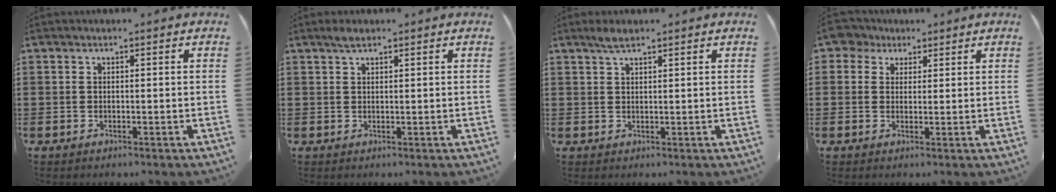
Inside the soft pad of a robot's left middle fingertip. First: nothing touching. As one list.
[{"total": 1.5, "force": [1.0, 0.4, 1.0], "torque": [-0.022, 0.002, 0.018]}, {"total": 2.1, "force": [1.4, 0.4, 1.5], "torque": [-0.032, 0.003, 0.025]}, {"total": 3.7, "force": [2.4, 2.6, 1.2], "torque": [-0.031, 0.009, 0.041]}]